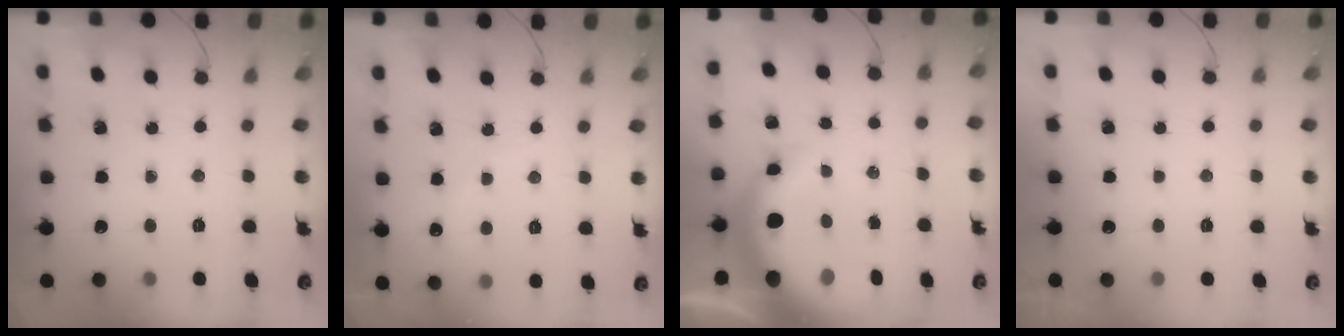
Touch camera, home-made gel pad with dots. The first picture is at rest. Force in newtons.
{"total": 5.3, "press": 5.2, "slide": 1.0}
{"total": 9.1, "press": 8.7, "slide": 2.4}
{"total": 3.0, "press": 3.0, "slide": 0.1}